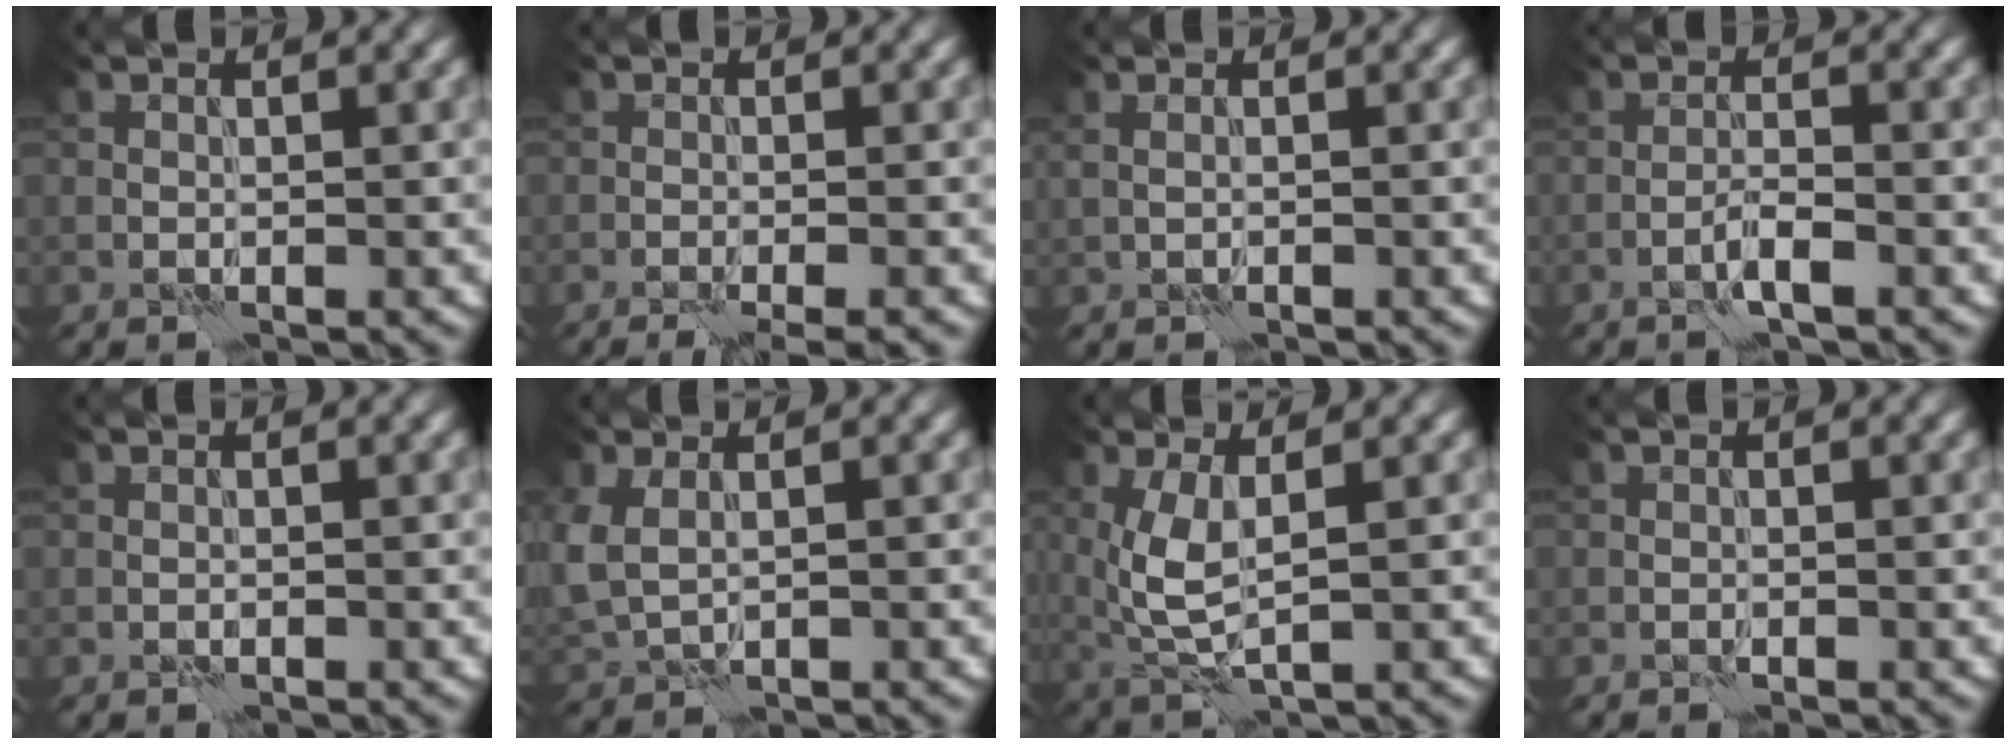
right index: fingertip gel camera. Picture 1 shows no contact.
{"total": 3.6, "force": [-1.8, 1.1, 3.0], "torque": [-0.024, 0.005, -0.025]}
{"total": 0.8, "force": [0.5, 0.3, 0.5], "torque": [-0.008, 0.000, 0.006]}
{"total": 1.8, "force": [-1.0, 0.1, 1.5], "torque": [-0.028, 0.009, -0.021]}
{"total": 0.0}
{"total": 3.6, "force": [0.8, 2.7, 2.3], "torque": [-0.067, -0.004, 0.027]}
{"total": 4.2, "force": [0.7, 1.6, 3.8], "torque": [-0.093, -0.002, 0.018]}
{"total": 0.0}